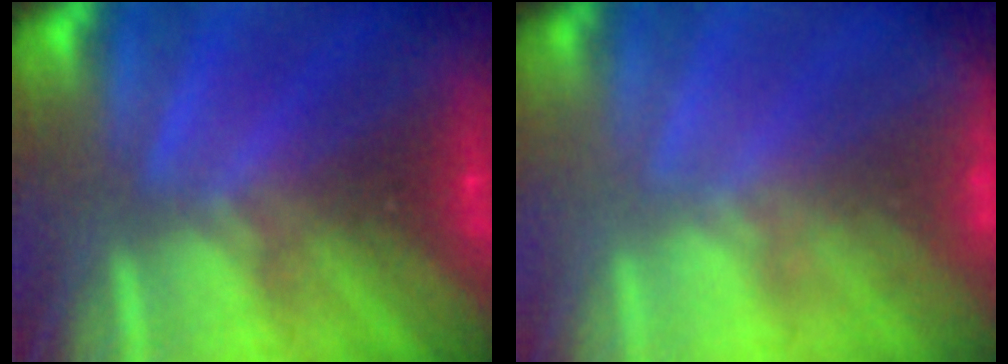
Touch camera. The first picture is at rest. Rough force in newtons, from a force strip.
{"total": 2.7}